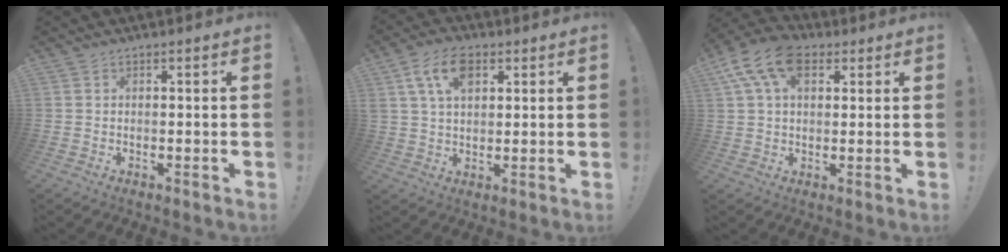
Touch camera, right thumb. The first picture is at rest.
{"total": 10.3, "force": [4.5, 6.1, 7.0], "torque": [-0.126, 0.001, 0.081]}
{"total": 12.9, "force": [5.2, 8.1, 8.6], "torque": [-0.164, -0.005, 0.097]}